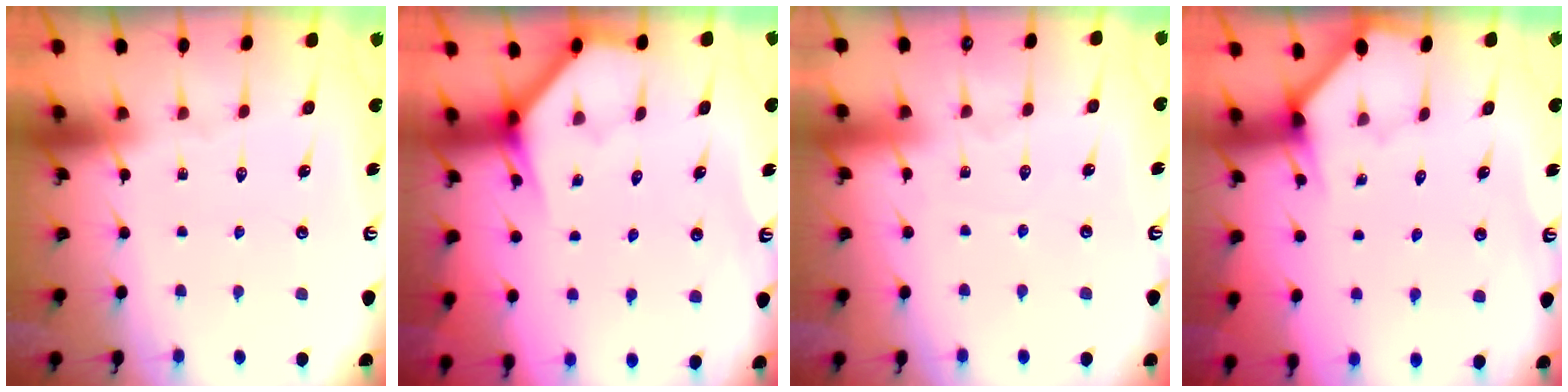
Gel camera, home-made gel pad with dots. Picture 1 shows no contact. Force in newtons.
{"total": 3.9, "press": 3.9, "slide": 0.4}
{"total": 2.4, "press": 2.3, "slide": 0.2}
{"total": 1.9, "press": 1.9, "slide": 0.1}